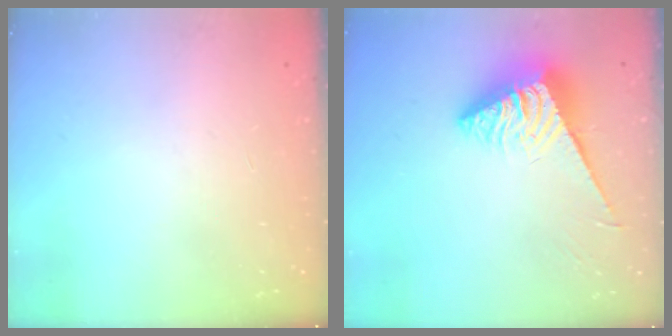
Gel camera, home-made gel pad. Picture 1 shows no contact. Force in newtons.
{"total": 7.0, "press": 7.0, "slide": 0.3}